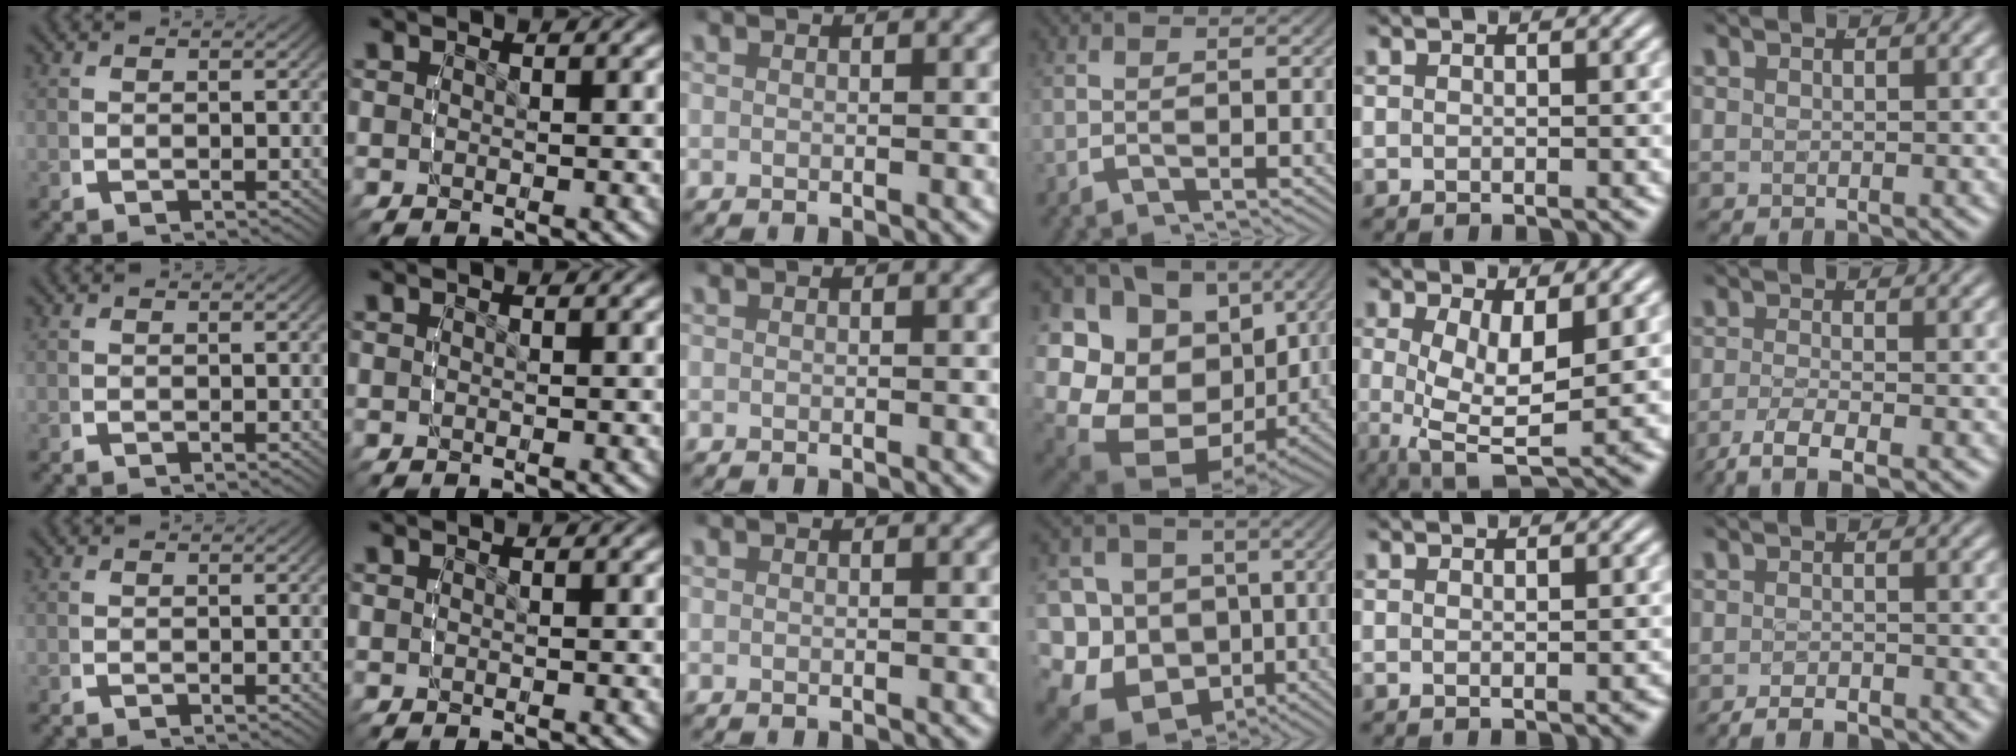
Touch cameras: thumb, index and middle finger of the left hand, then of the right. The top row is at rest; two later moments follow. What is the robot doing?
{"motion": "lift_and_place", "object": "air blower"}